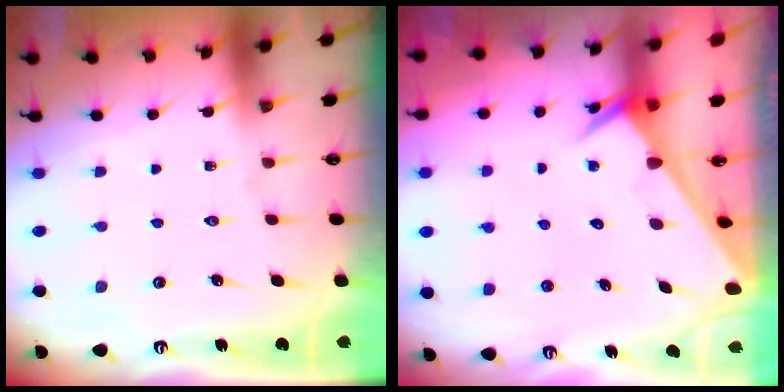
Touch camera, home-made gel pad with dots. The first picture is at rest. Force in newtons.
{"total": 2.5, "press": 2.5, "slide": 0.1}